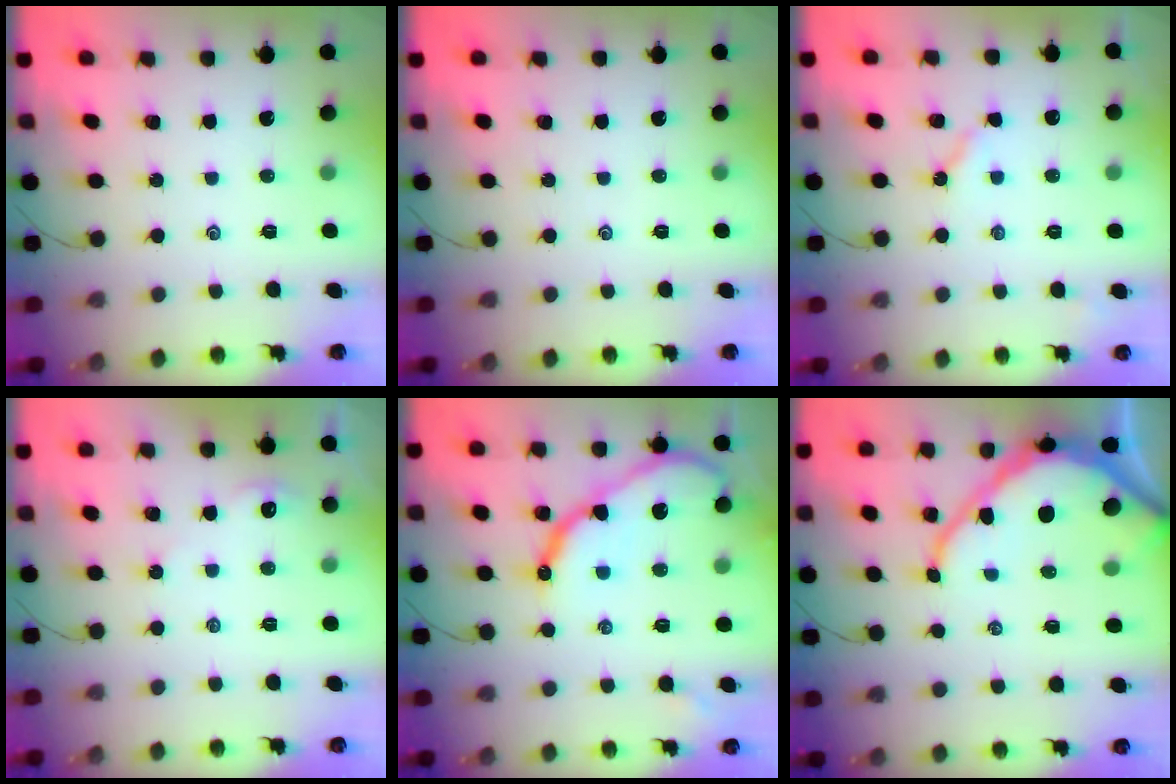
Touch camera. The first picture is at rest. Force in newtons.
{"total": 0.0}
{"total": 4.7, "press": 4.7, "slide": 0.4}
{"total": 2.6, "press": 2.6, "slide": 0.3}
{"total": 12.9, "press": 12.8, "slide": 1.1}
{"total": 12.9, "press": 12.9, "slide": 1.1}